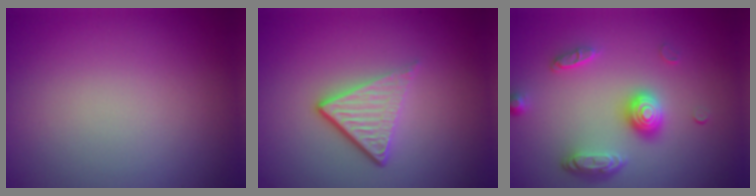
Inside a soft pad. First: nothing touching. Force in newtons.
{"total": 4.1, "press": 2.6, "slide": 3.2}
{"total": 3.5, "press": 3.0, "slide": 1.8}